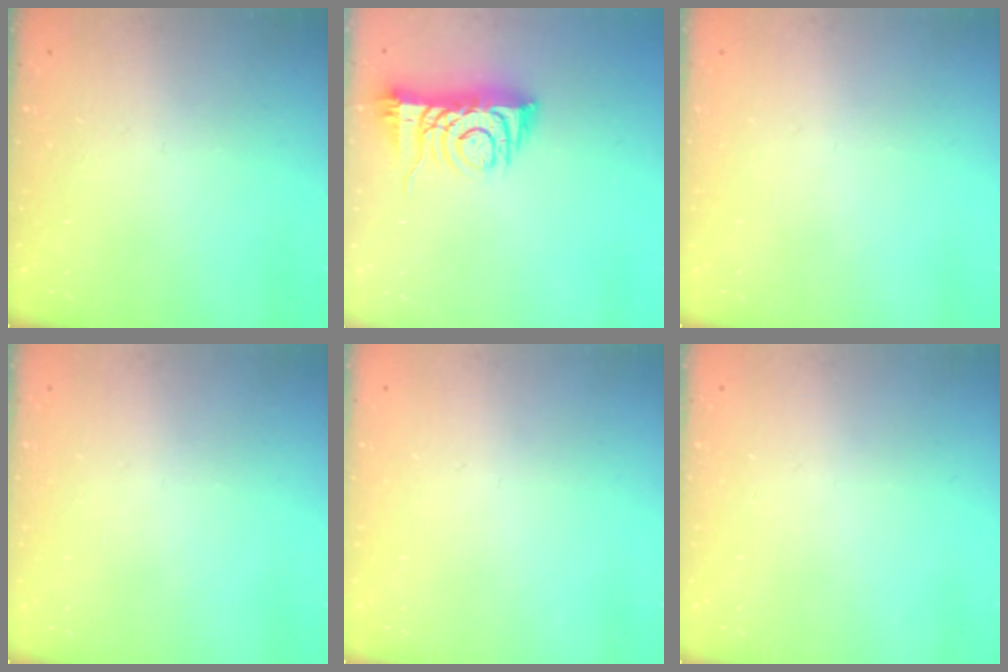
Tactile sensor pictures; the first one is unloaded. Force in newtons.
{"total": 8.3, "press": 8.2, "slide": 1.3}
{"total": 0.0}
{"total": 0.0}
{"total": 0.0}
{"total": 0.0}